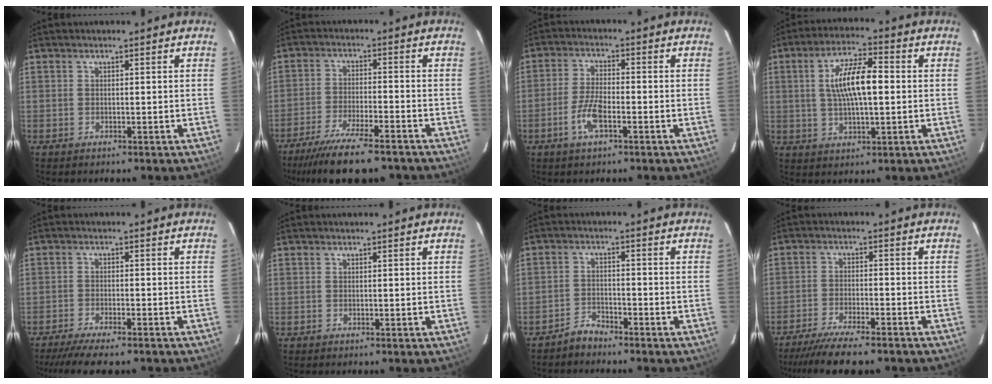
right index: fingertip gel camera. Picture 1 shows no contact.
{"total": 14.9, "force": [-12.2, 2.9, 8.1], "torque": [-0.173, -0.030, -0.199]}
{"total": 6.2, "force": [-2.8, 2.1, 5.1], "torque": [-0.113, 0.001, -0.056]}
{"total": 10.6, "force": [1.0, 3.3, 10.0], "torque": [-0.183, 0.012, 0.019]}
{"total": 9.4, "force": [-7.9, 1.4, 4.8], "torque": [-0.111, -0.026, -0.132]}
{"total": 0.0}
{"total": 3.0, "force": [-2.9, 0.9, 0.4], "torque": [-0.014, 0.006, -0.053]}
{"total": 11.9, "force": [-10.2, 1.8, 5.9], "torque": [-0.133, -0.027, -0.167]}